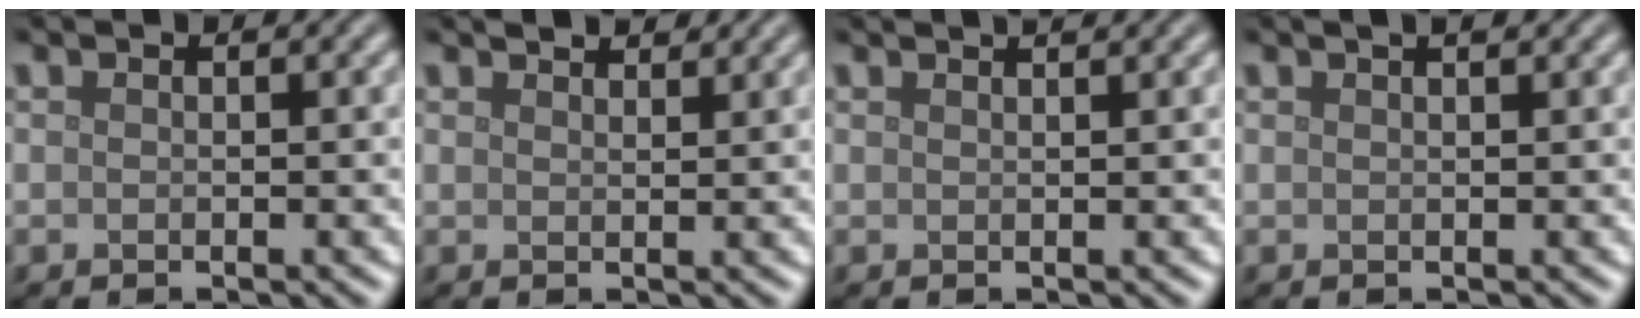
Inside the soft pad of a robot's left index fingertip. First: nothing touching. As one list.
[{"total": 2.4, "force": [2.2, 0.4, 0.8], "torque": [-0.009, -0.001, 0.031]}, {"total": 3.0, "force": [2.2, 1.2, 1.6], "torque": [0.001, 0.015, -0.006]}, {"total": 2.6, "force": [1.7, 1.1, 1.6], "torque": [-0.004, 0.008, -0.002]}]